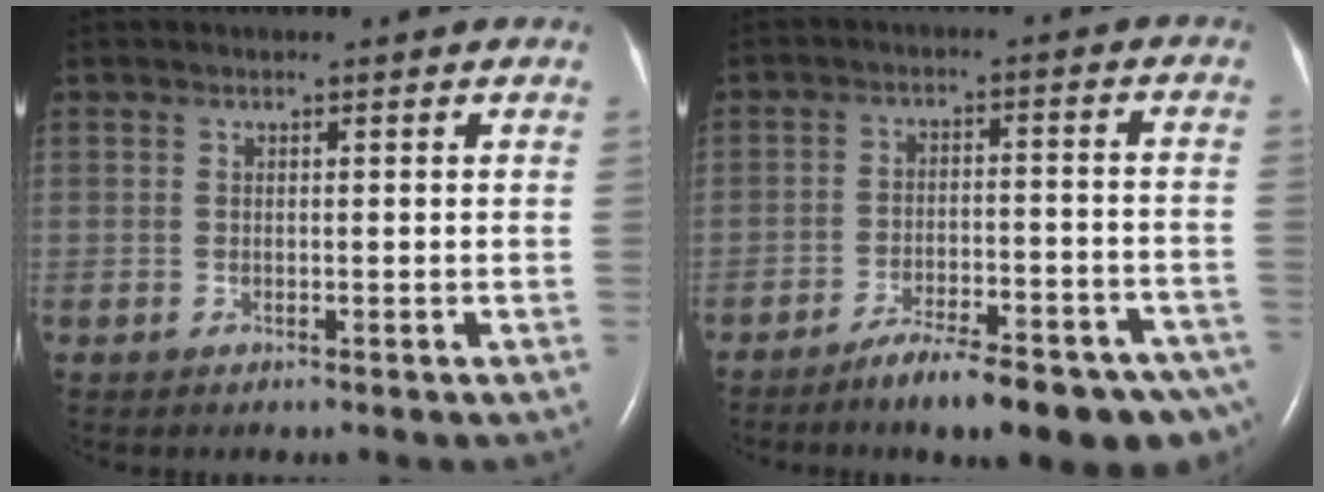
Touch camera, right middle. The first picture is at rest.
{"total": 15.5, "force": [-11.8, 3.1, 9.6], "torque": [-0.085, 0.020, -0.167]}